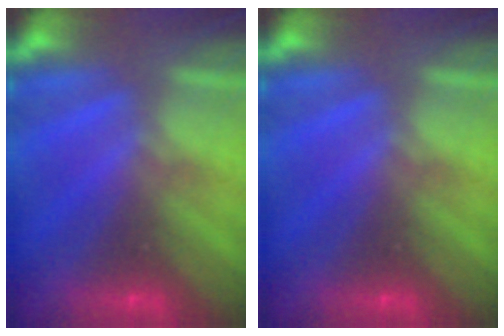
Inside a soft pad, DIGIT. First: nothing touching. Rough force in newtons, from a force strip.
{"total": 0.0}